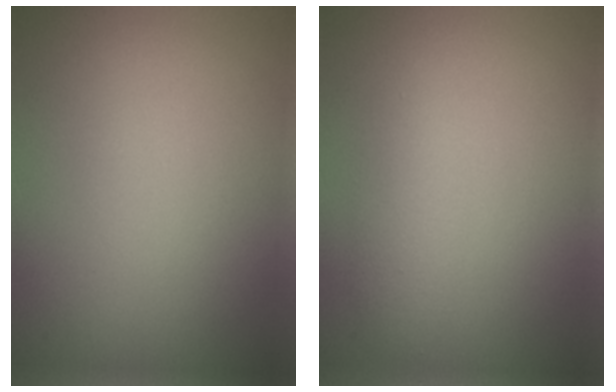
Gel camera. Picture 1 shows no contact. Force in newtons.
{"total": 2.1, "press": 2.0, "slide": 0.2}